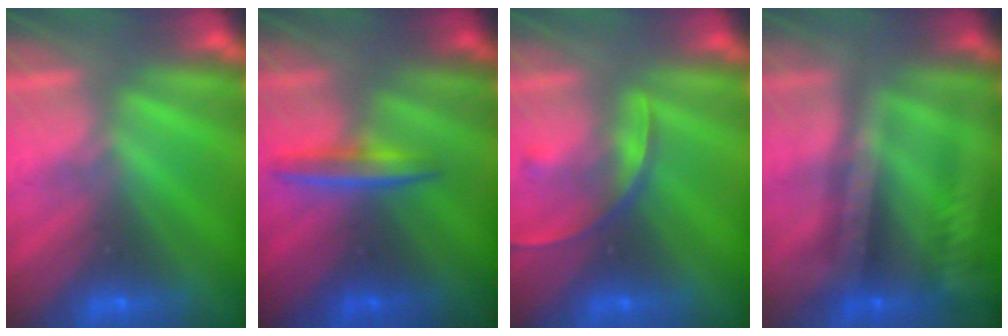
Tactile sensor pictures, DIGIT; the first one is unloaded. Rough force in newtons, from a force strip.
{"total": 1.5}
{"total": 2.5}
{"total": 2.4}